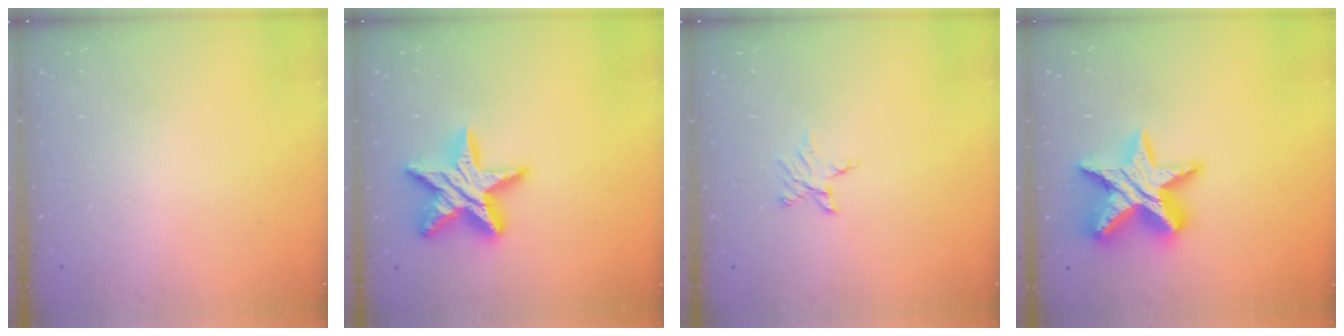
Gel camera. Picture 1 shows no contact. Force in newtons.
{"total": 16.9, "press": 16.9, "slide": 0.9}
{"total": 4.0, "press": 4.0, "slide": 0.5}
{"total": 18.1, "press": 18.0, "slide": 1.1}